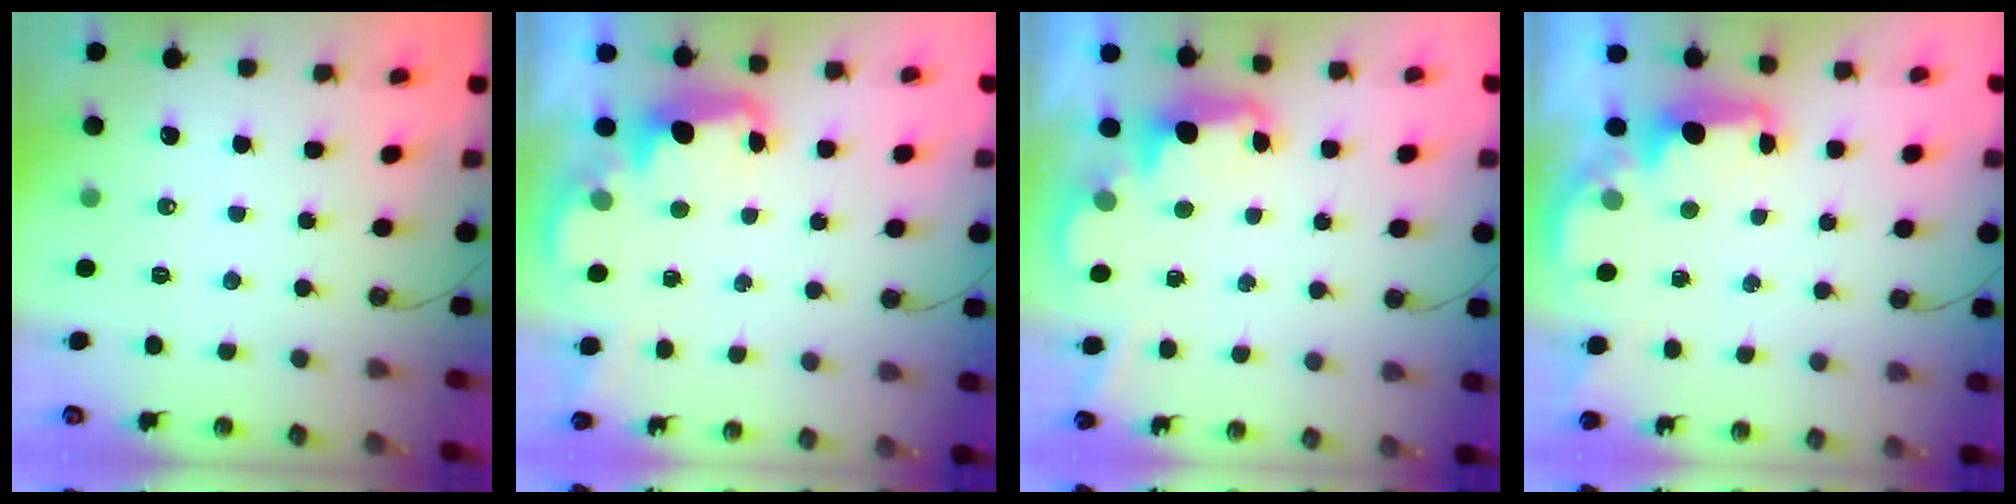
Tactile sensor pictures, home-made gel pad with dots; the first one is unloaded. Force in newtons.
{"total": 2.7, "press": 2.6, "slide": 0.7}
{"total": 2.4, "press": 2.3, "slide": 0.5}
{"total": 2.2, "press": 2.1, "slide": 0.8}